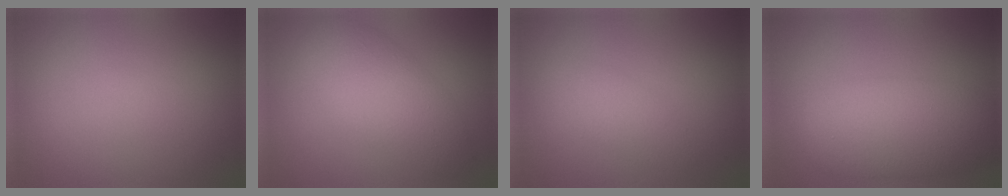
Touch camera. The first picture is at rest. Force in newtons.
{"total": 5.1, "press": 5.1, "slide": 0.2}
{"total": 2.1, "press": 2.1, "slide": 0.1}
{"total": 6.5, "press": 6.5, "slide": 0.1}